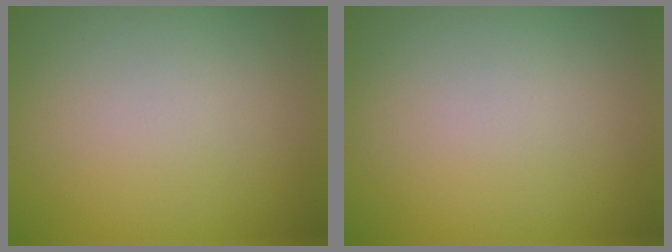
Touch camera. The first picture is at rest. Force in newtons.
{"total": 0.0}